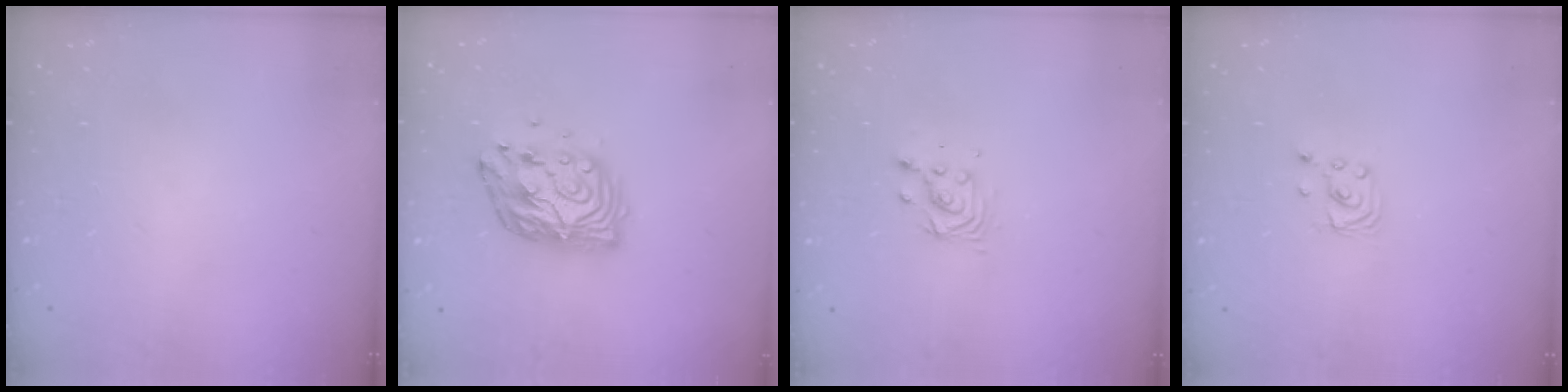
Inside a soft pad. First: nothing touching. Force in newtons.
{"total": 11.7, "press": 11.7, "slide": 0.8}
{"total": 3.8, "press": 3.8, "slide": 0.3}
{"total": 2.0, "press": 2.0, "slide": 0.2}